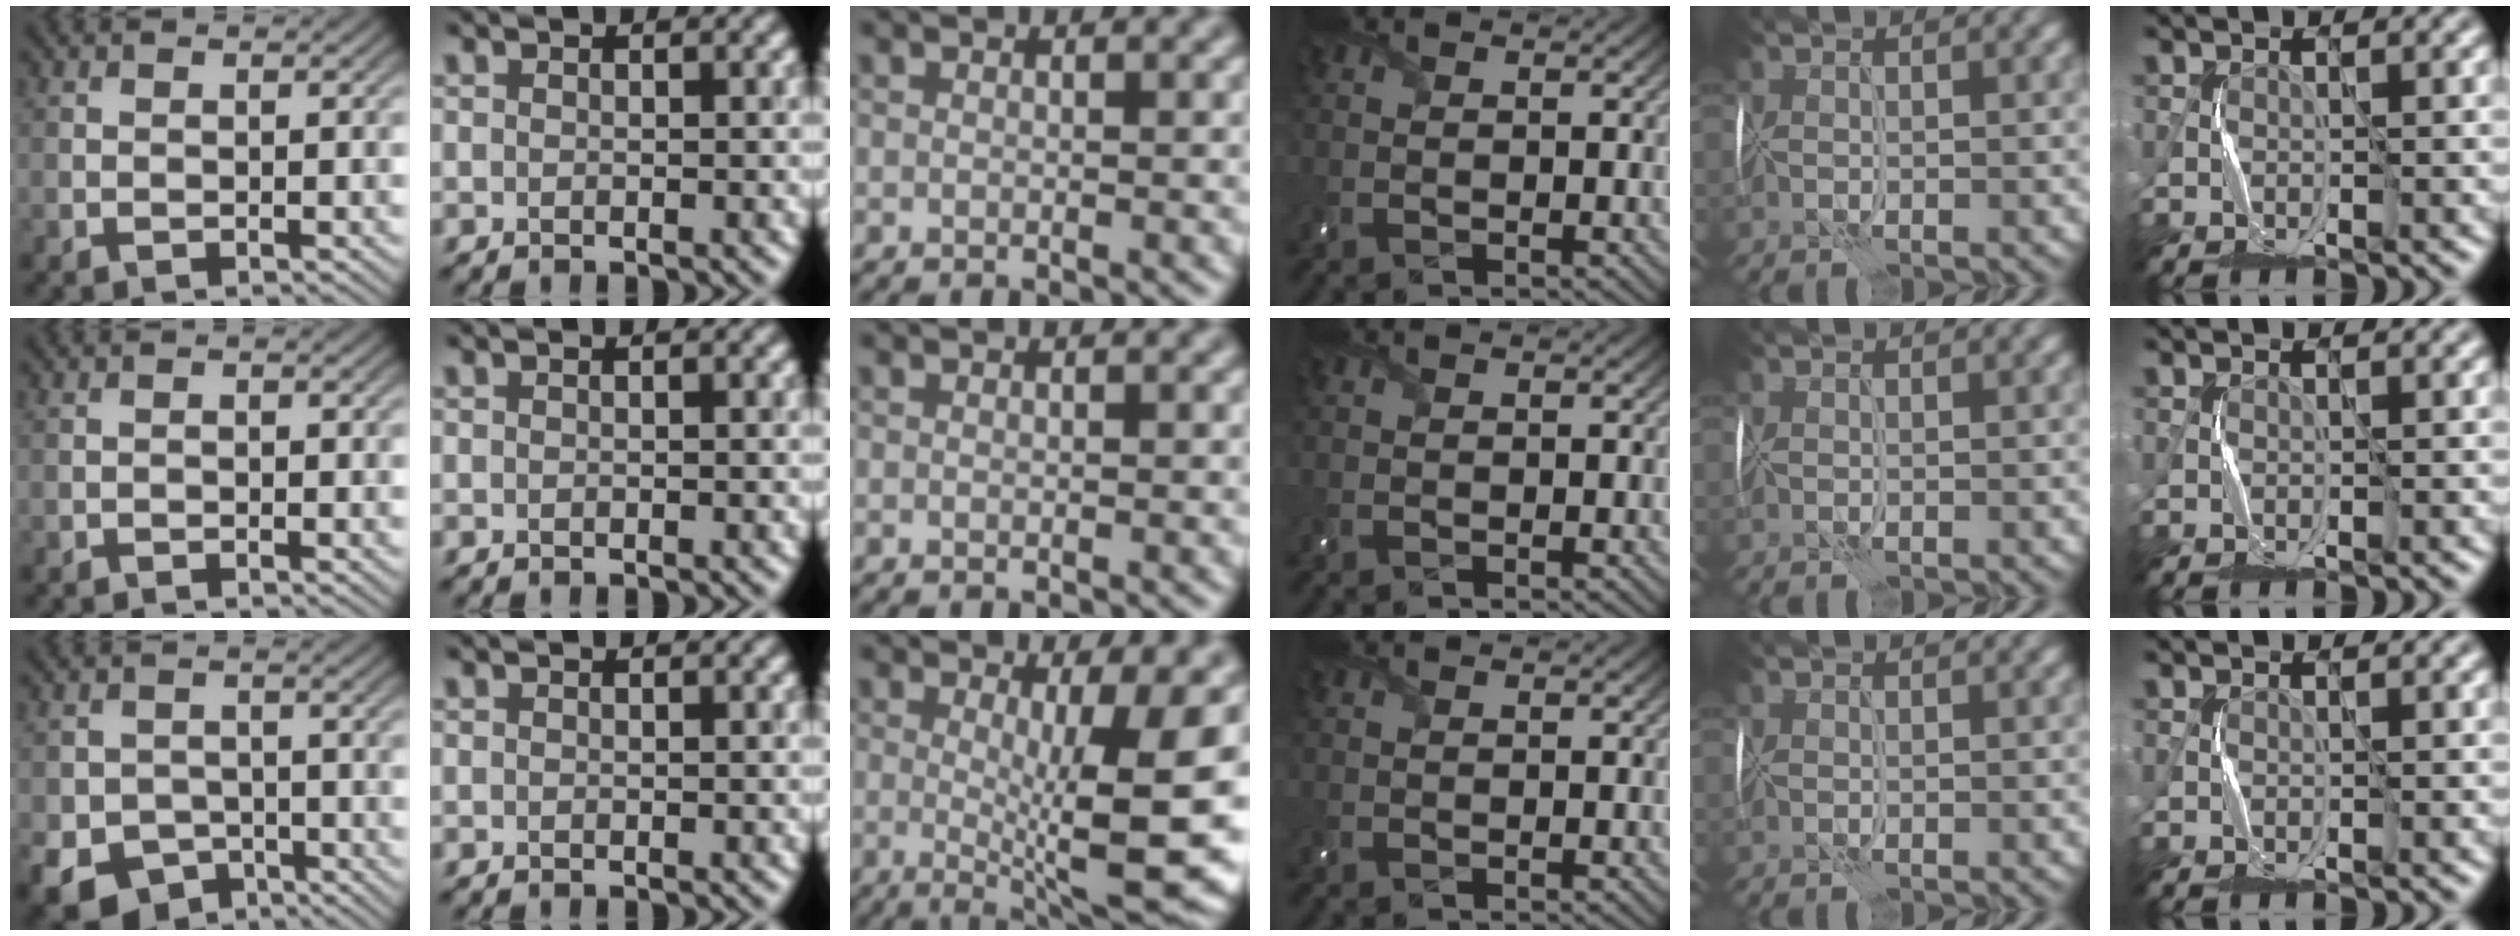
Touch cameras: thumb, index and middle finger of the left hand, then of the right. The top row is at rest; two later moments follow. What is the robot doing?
{"motion": "wrap", "object": "cellophane"}